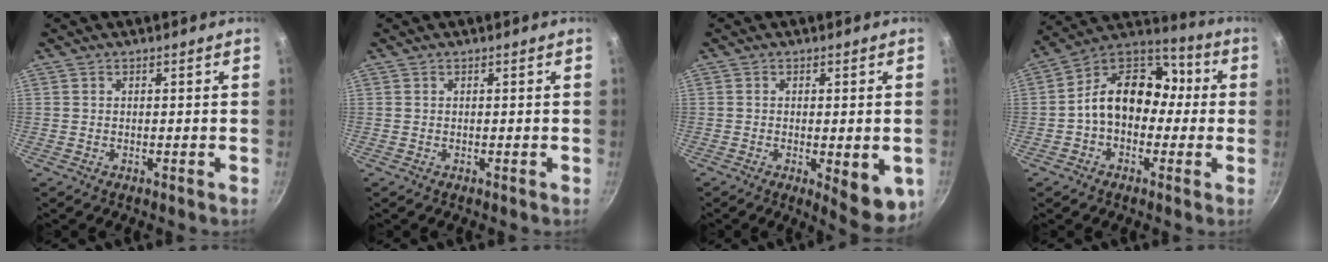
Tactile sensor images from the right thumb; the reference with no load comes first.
{"total": 0.0}
{"total": 9.0, "force": [-2.2, 2.9, 8.2], "torque": [-0.087, -0.004, -0.020]}
{"total": 15.4, "force": [-0.5, 11.6, 10.1], "torque": [-0.113, 0.052, -0.033]}